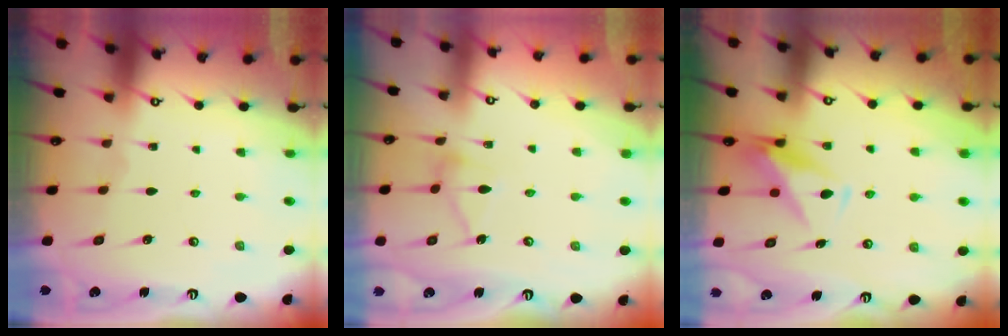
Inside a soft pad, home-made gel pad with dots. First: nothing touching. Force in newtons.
{"total": 9.7, "press": 9.7, "slide": 0.6}
{"total": 10.0, "press": 10.0, "slide": 1.0}